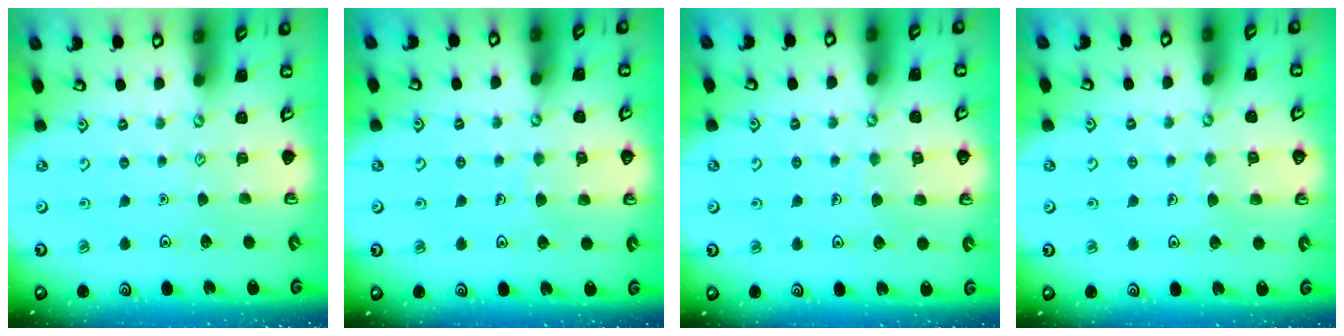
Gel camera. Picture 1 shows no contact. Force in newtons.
{"total": 5.2, "press": 5.2, "slide": 0.3}
{"total": 5.7, "press": 5.7, "slide": 0.5}
{"total": 5.3, "press": 5.2, "slide": 0.4}